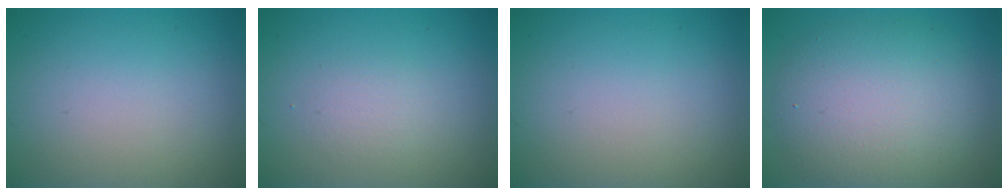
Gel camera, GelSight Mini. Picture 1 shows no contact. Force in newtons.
{"total": 1.3, "press": 1.3, "slide": 0.1}
{"total": 0.0}
{"total": 7.5, "press": 7.5, "slide": 0.2}